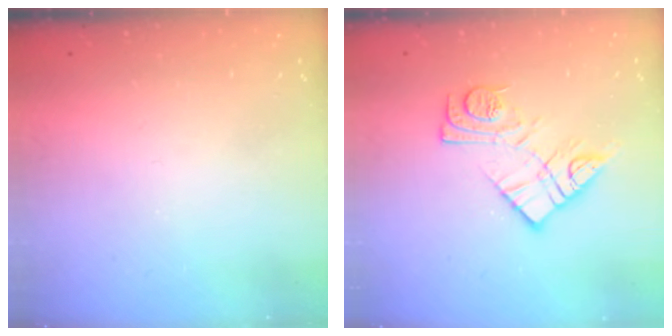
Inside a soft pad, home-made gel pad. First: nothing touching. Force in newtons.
{"total": 12.0, "press": 12.0, "slide": 0.9}